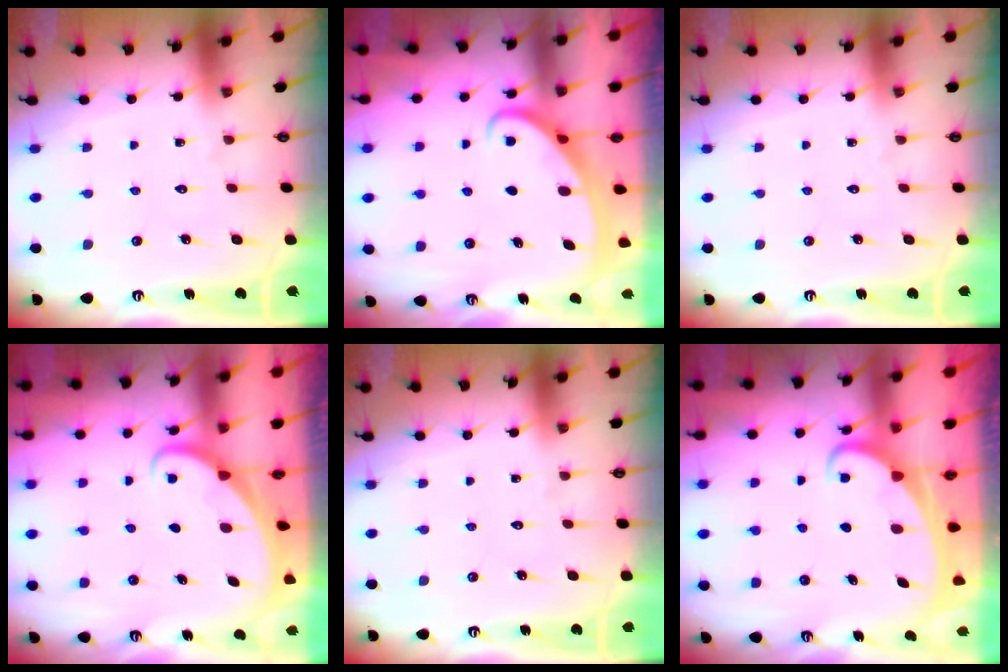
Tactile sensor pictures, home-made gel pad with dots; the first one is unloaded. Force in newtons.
{"total": 2.5, "press": 2.5, "slide": 0.4}
{"total": 0.0}
{"total": 1.8, "press": 1.8, "slide": 0.0}
{"total": 0.0}
{"total": 2.0, "press": 2.0, "slide": 0.2}